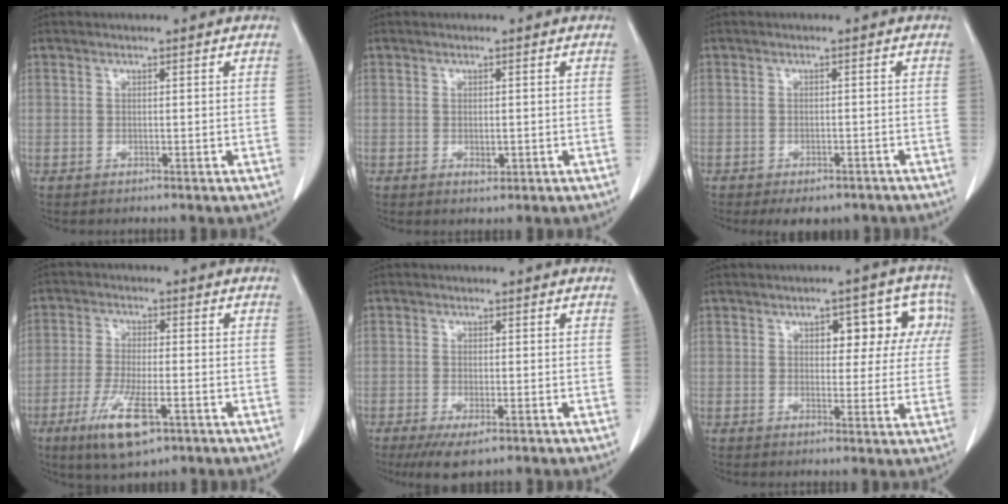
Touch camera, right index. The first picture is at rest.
{"total": 1.4, "force": [-0.3, 0.8, 1.1], "torque": [-0.019, -0.003, 0.000]}
{"total": 5.9, "force": [-4.6, 2.9, 2.2], "torque": [-0.014, 0.004, -0.057]}
{"total": 9.2, "force": [-4.6, 2.2, 7.6], "torque": [-0.148, -0.019, -0.076]}
{"total": 4.9, "force": [-2.9, 1.3, 3.6], "torque": [-0.062, -0.012, -0.045]}
{"total": 8.2, "force": [2.8, 4.3, 6.4], "torque": [-0.058, 0.031, 0.030]}